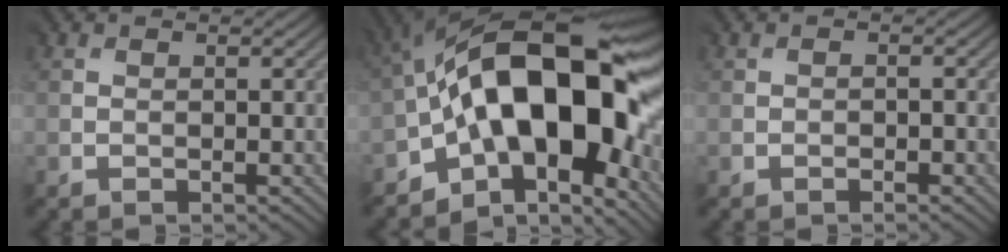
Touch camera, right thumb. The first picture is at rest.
{"total": 17.8, "force": [-3.2, 8.7, 15.2], "torque": [-0.223, 0.030, -0.066]}
{"total": 0.6, "force": [-0.6, 0.0, 0.2], "torque": [0.002, -0.001, -0.010]}